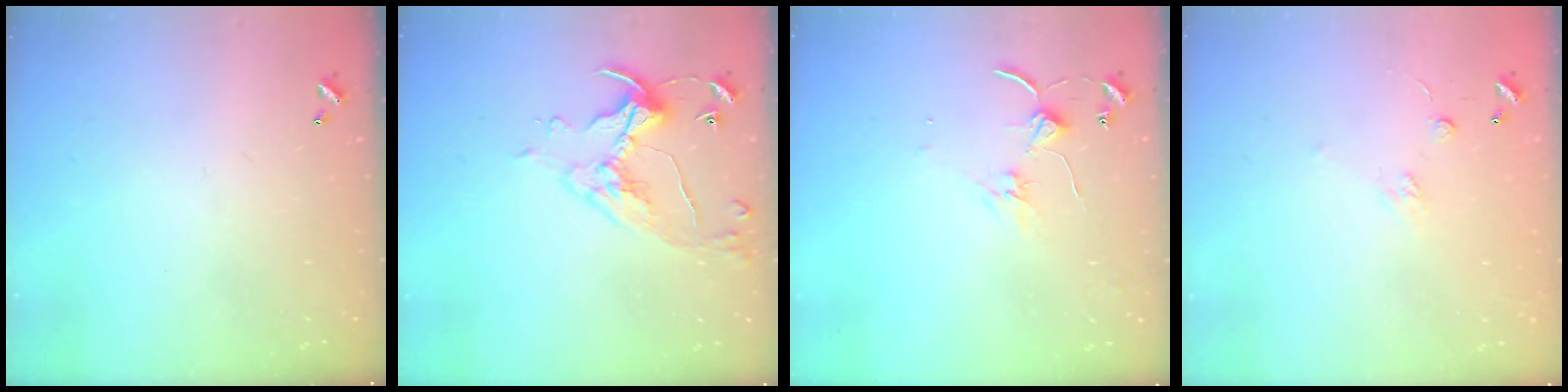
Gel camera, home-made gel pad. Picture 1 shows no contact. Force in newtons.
{"total": 6.8, "press": 6.7, "slide": 0.8}
{"total": 1.4, "press": 1.3, "slide": 0.2}
{"total": 2.5, "press": 2.3, "slide": 1.0}